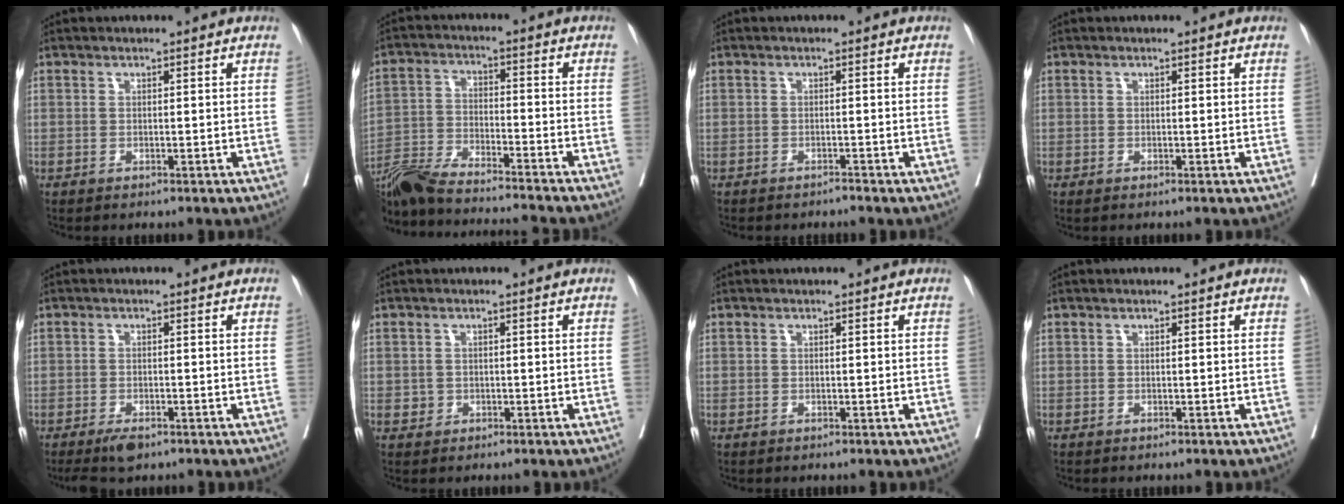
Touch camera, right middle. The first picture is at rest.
{"total": 17.2, "force": [-15.6, 0.0, 7.2], "torque": [-0.137, -0.022, -0.267]}
{"total": 0.5, "force": [-0.5, -0.1, 0.1], "torque": [-0.004, -0.002, -0.010]}
{"total": 0.0}
{"total": 3.4, "force": [-2.4, 1.1, 2.2], "torque": [-0.041, -0.006, -0.038]}
{"total": 1.1, "force": [-0.3, 1.1, 0.2], "torque": [0.000, 0.004, -0.002]}
{"total": 0.0}
{"total": 0.0}